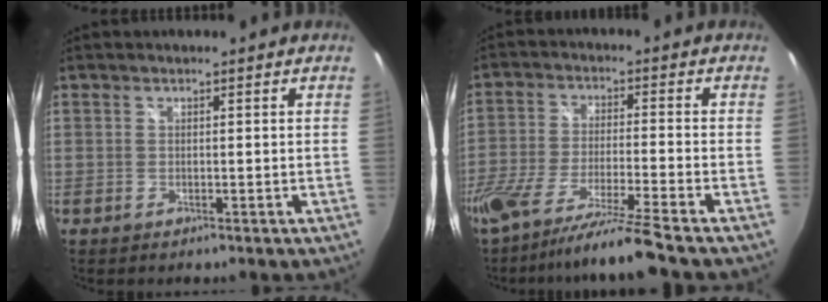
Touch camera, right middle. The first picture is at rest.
{"total": 13.6, "force": [-11.5, -2.0, 7.1], "torque": [-0.141, -0.040, -0.201]}